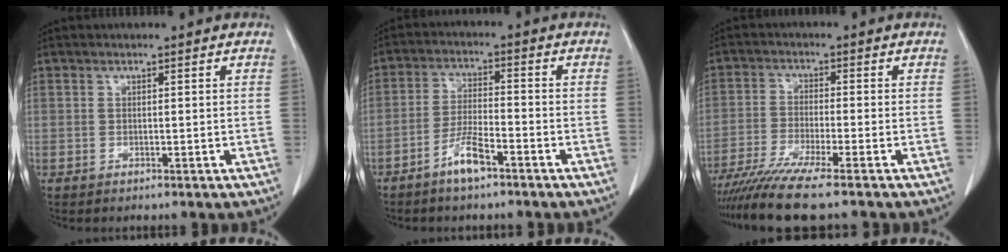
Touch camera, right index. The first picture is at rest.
{"total": 5.4, "force": [-3.5, 0.9, 4.0], "torque": [-0.082, 0.001, -0.066]}
{"total": 9.7, "force": [-7.8, -1.0, 5.7], "torque": [-0.093, -0.031, -0.131]}